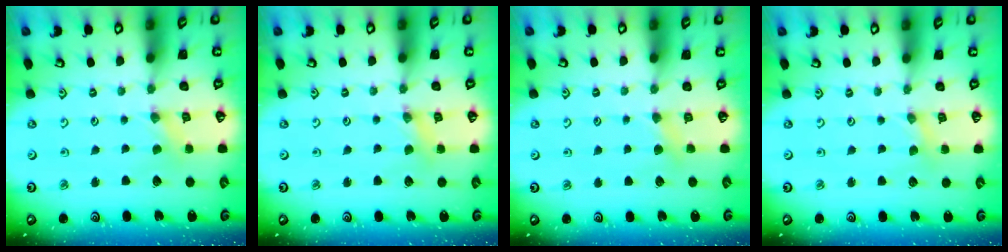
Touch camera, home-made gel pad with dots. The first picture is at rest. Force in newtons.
{"total": 1.9, "press": 1.8, "slide": 0.3}
{"total": 4.5, "press": 4.5, "slide": 0.7}
{"total": 0.5, "press": 0.5, "slide": 0.1}